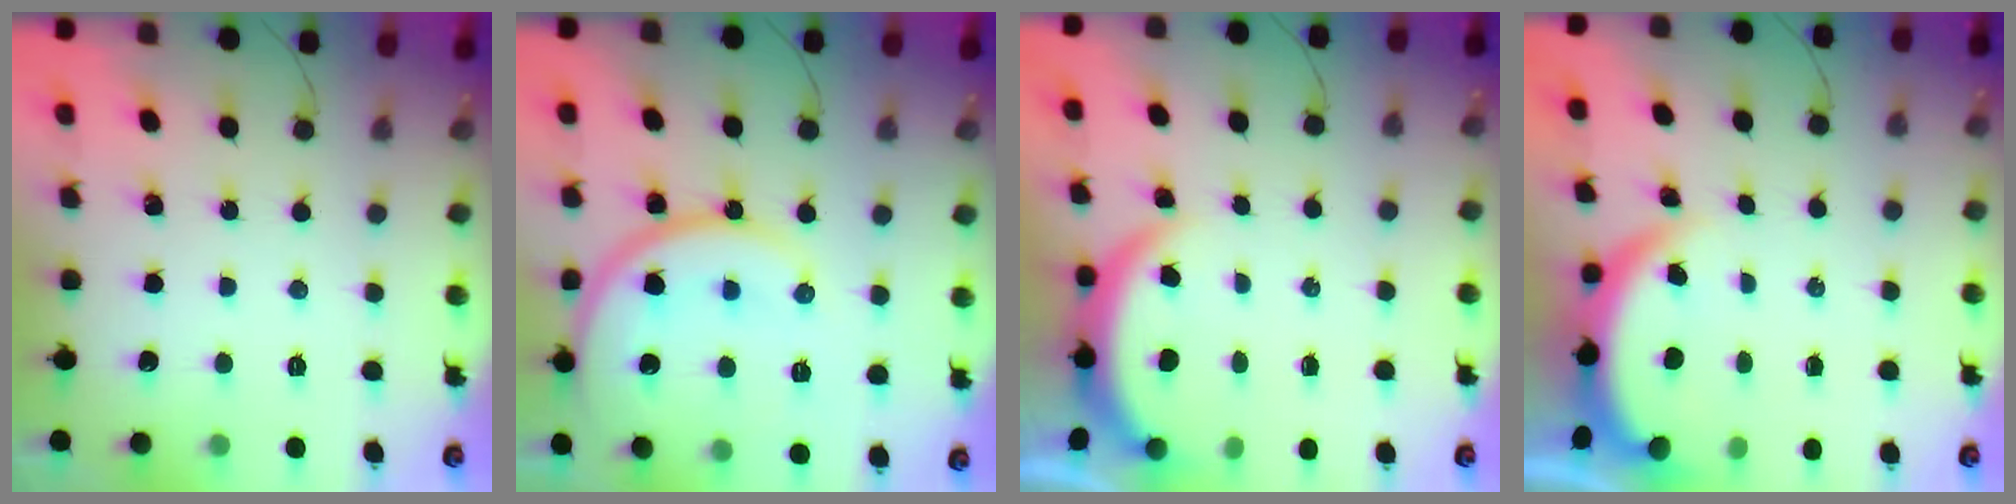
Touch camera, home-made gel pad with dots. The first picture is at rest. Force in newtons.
{"total": 16.5, "press": 16.5, "slide": 1.0}
{"total": 3.8, "press": 3.8, "slide": 0.3}
{"total": 3.7, "press": 3.7, "slide": 0.2}